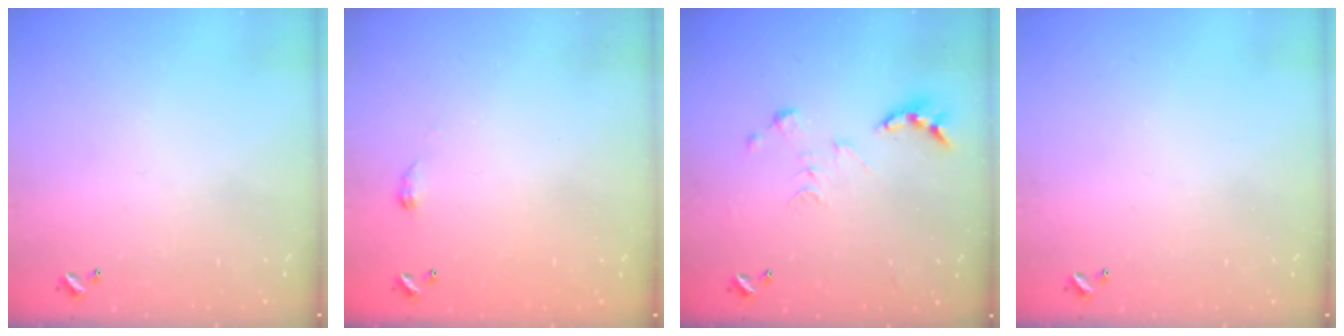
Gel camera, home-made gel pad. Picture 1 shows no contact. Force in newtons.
{"total": 2.8, "press": 2.7, "slide": 0.5}
{"total": 0.0}
{"total": 0.0}